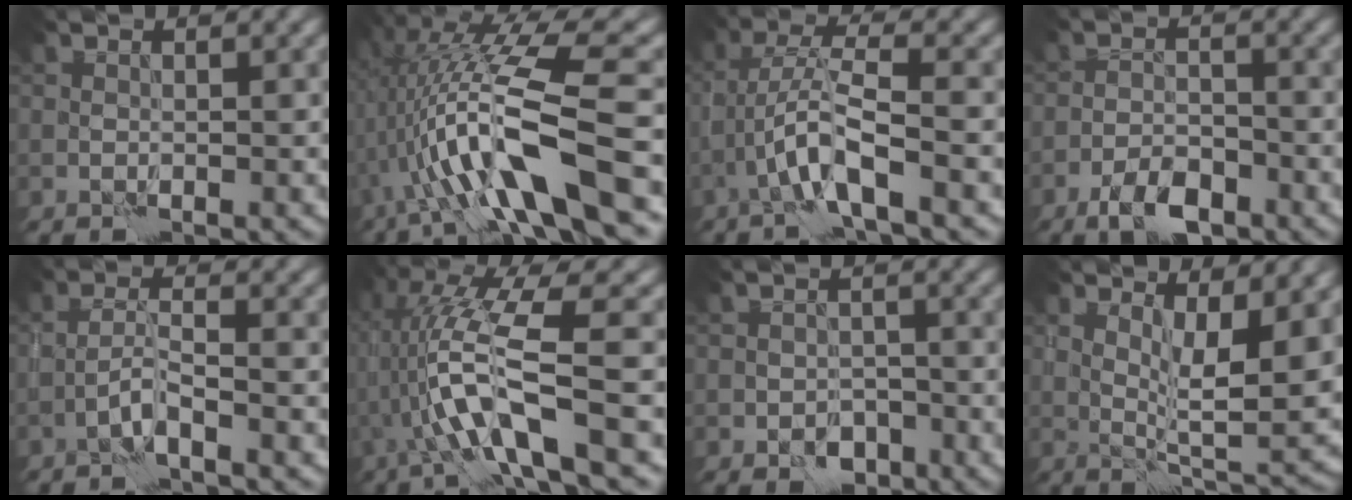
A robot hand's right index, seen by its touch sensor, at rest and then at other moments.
{"total": 11.8, "force": [-1.2, 3.1, 11.3], "torque": [-0.210, 0.005, -0.017]}
{"total": 4.7, "force": [-2.1, 0.6, 4.2], "torque": [-0.082, 0.010, -0.041]}
{"total": 3.8, "force": [-2.6, 1.5, 2.3], "torque": [-0.033, -0.002, -0.050]}
{"total": 1.9, "force": [-1.0, 0.0, 1.6], "torque": [-0.032, 0.007, -0.026]}
{"total": 9.3, "force": [-1.1, 1.6, 9.1], "torque": [-0.177, 0.009, -0.019]}
{"total": 2.4, "force": [-1.4, 1.7, 1.0], "torque": [-0.005, -0.004, -0.024]}
{"total": 5.9, "force": [2.6, 1.6, 5.1], "torque": [-0.085, -0.020, 0.052]}